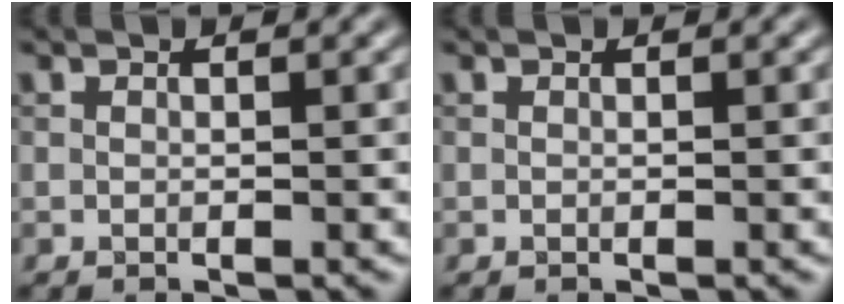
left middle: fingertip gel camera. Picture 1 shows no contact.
{"total": 0.0}